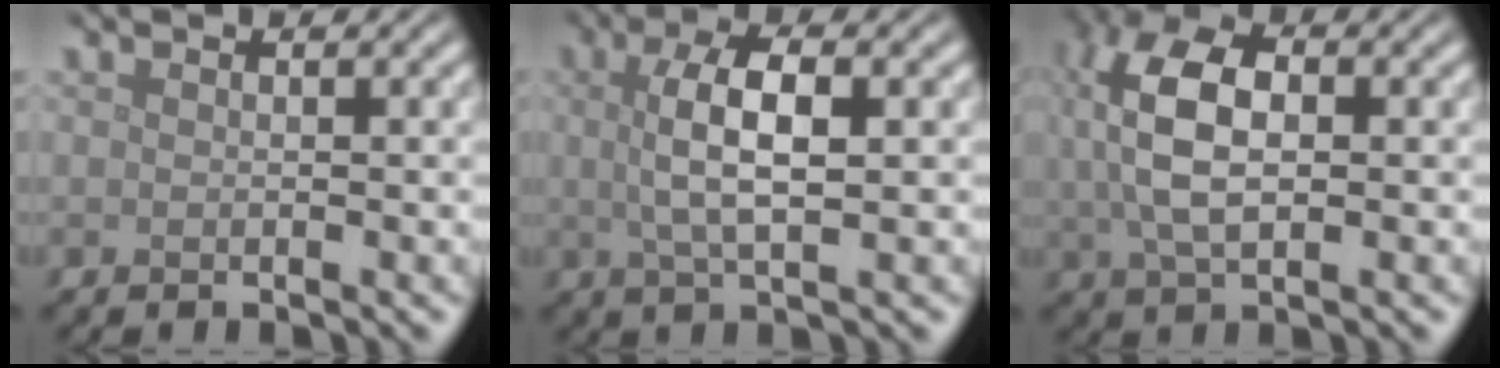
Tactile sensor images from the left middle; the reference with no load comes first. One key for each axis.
{"total": 4.9, "fx": 0.7, "fy": 1.6, "fz": 4.5, "tx": -0.088, "ty": 0.007, "tz": 0.012}
{"total": 7.7, "fx": 1.3, "fy": 4.2, "fz": 6.4, "tx": -0.141, "ty": 0.010, "tz": 0.017}